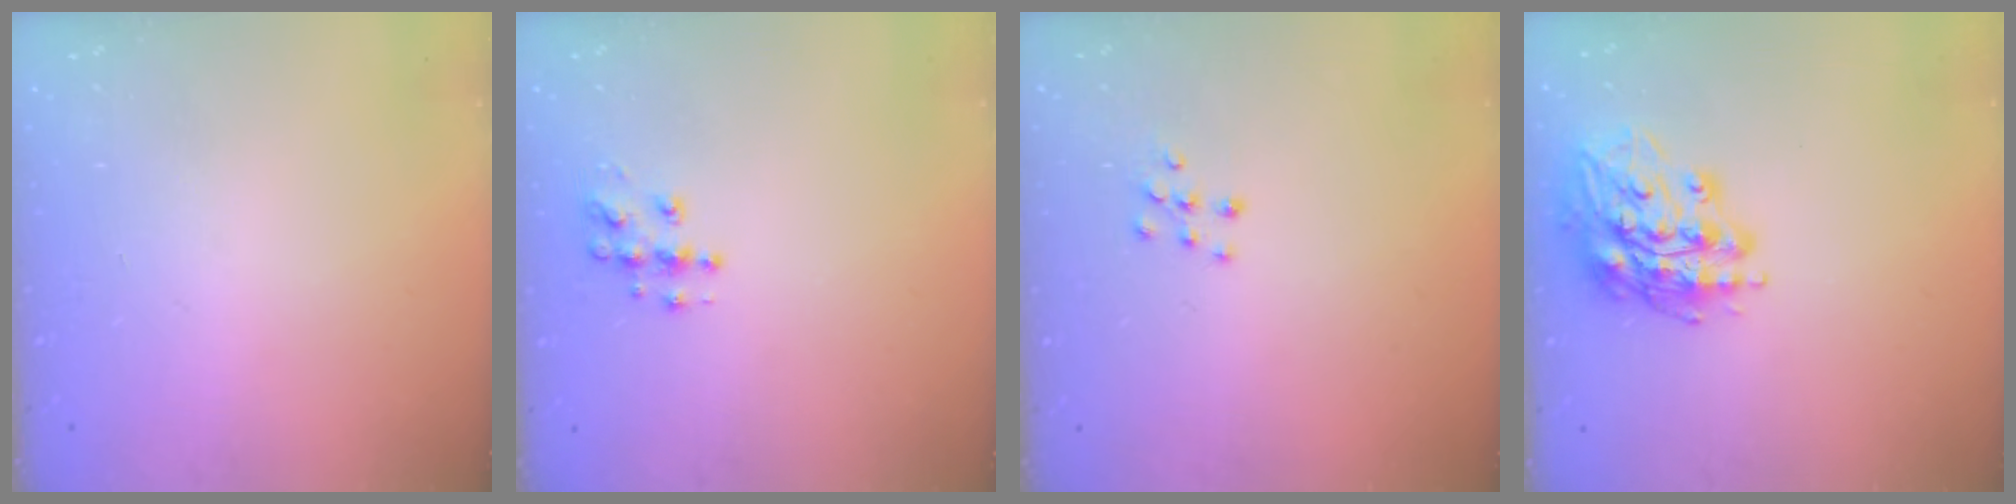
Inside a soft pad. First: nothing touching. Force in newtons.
{"total": 8.5, "press": 8.5, "slide": 0.5}
{"total": 6.8, "press": 6.8, "slide": 0.4}
{"total": 16.0, "press": 16.0, "slide": 1.4}